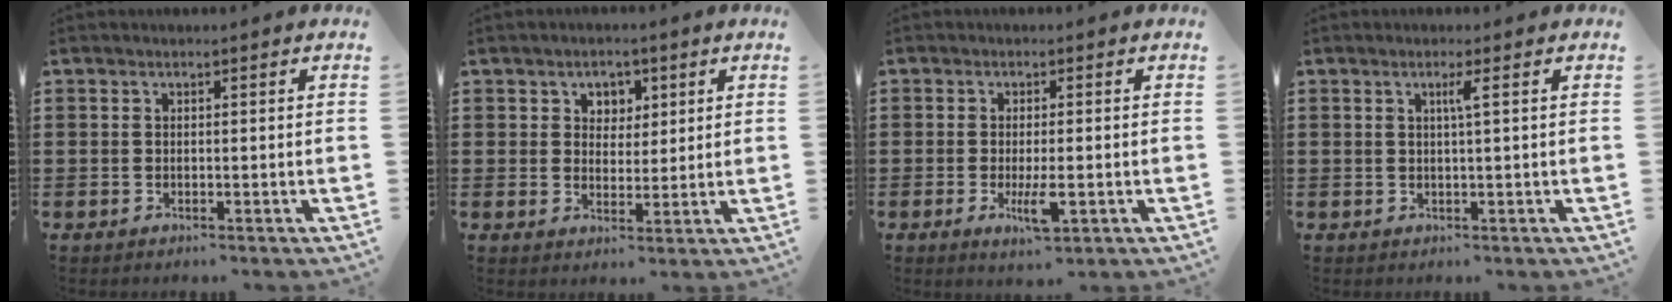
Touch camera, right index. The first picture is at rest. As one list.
[{"total": 3.1, "force": [1.5, 2.6, 0.7], "torque": [-0.028, 0.013, 0.025]}, {"total": 4.8, "force": [-1.5, 1.3, 4.3], "torque": [-0.089, -0.012, -0.029]}, {"total": 1.8, "force": [0.4, -0.3, 1.7], "torque": [-0.032, -0.003, 0.004]}]